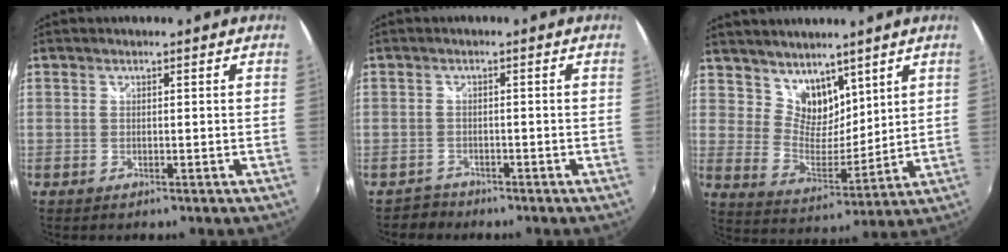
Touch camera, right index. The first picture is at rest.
{"total": 2.3, "force": [-1.8, 1.4, -0.5], "torque": [0.002, 0.007, -0.033]}
{"total": 9.1, "force": [6.7, 5.3, 3.3], "torque": [-0.049, -0.002, 0.130]}